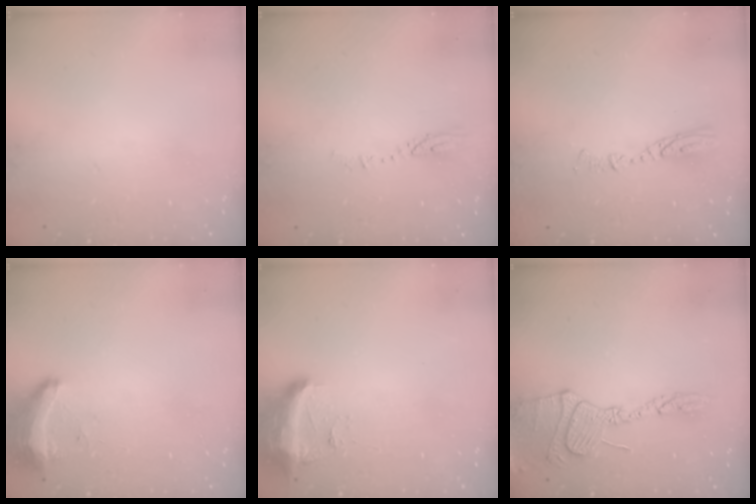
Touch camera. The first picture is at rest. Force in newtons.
{"total": 2.9, "press": 2.9, "slide": 0.3}
{"total": 6.6, "press": 6.6, "slide": 0.6}
{"total": 8.5, "press": 8.3, "slide": 1.7}
{"total": 9.6, "press": 9.4, "slide": 1.9}
{"total": 15.2, "press": 15.1, "slide": 1.3}